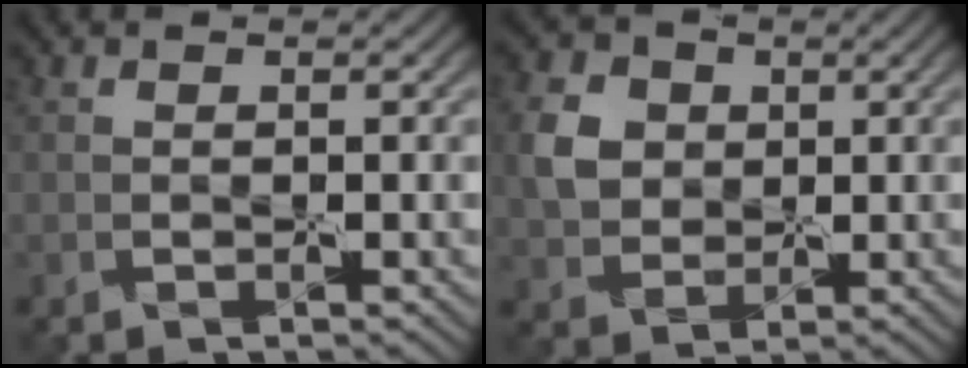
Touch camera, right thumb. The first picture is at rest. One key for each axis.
{"total": 4.2, "fx": 1.4, "fy": 3.7, "fz": 1.5, "tx": -0.038, "ty": 0.010, "tz": 0.020}